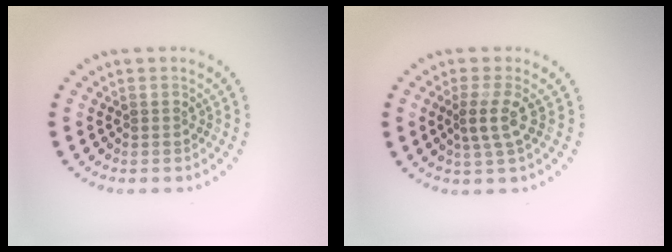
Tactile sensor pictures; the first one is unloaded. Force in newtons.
{"total": 2.4, "press": 1.8, "slide": 1.6}